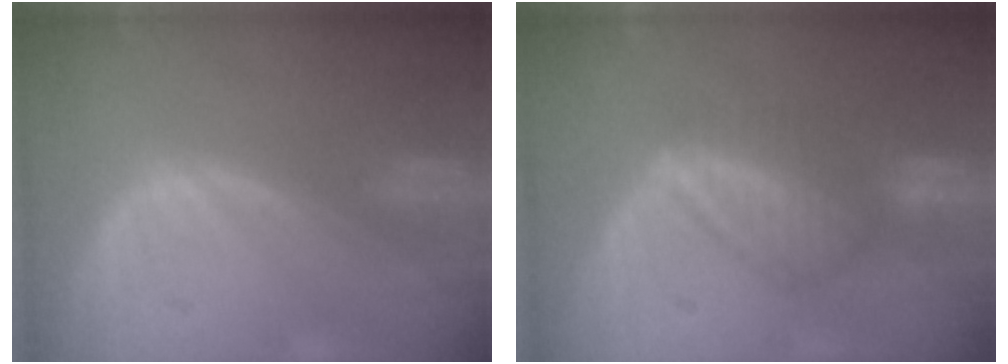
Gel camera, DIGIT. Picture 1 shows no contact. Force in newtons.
{"total": 6.3, "press": 6.1, "slide": 1.4}